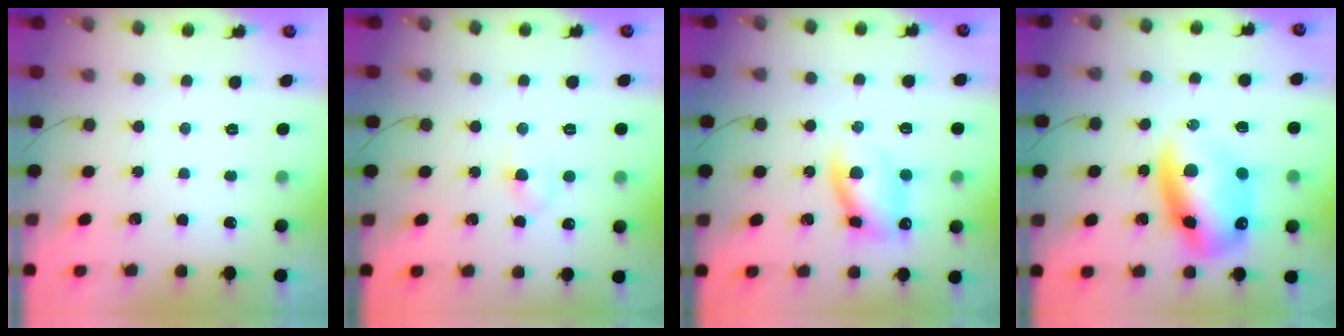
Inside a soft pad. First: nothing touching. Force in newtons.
{"total": 3.1, "press": 2.9, "slide": 1.1}
{"total": 11.5, "press": 11.4, "slide": 2.0}
{"total": 15.4, "press": 15.0, "slide": 3.5}